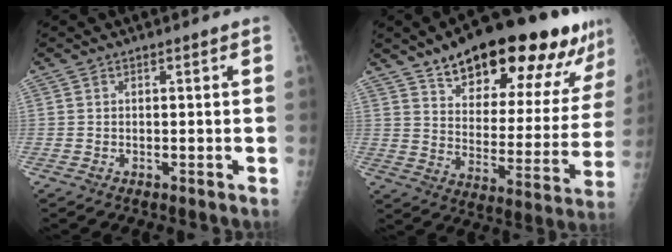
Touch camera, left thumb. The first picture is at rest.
{"total": 26.8, "force": [18.3, 9.4, 17.2], "torque": [-0.213, -0.057, 0.269]}